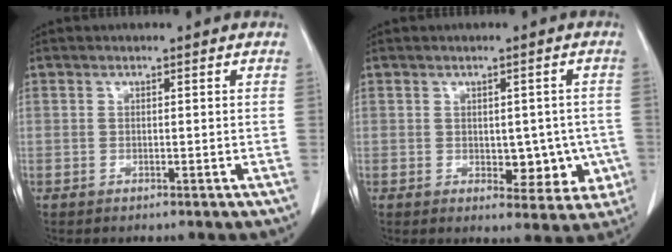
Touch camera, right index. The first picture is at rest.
{"total": 7.1, "force": [-0.9, 4.1, 5.7], "torque": [-0.049, 0.009, -0.001]}